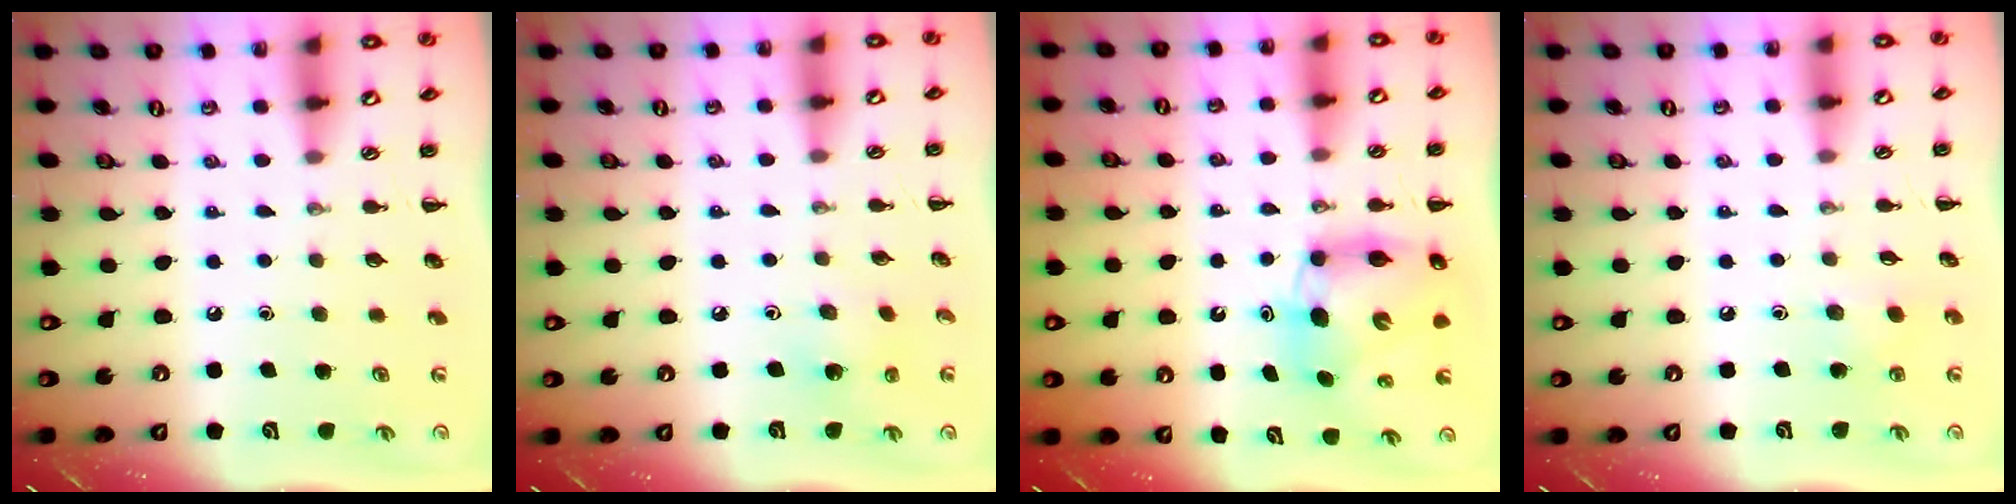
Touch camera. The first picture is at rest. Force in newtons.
{"total": 2.2, "press": 2.1, "slide": 0.7}
{"total": 7.0, "press": 6.7, "slide": 1.9}
{"total": 4.2, "press": 4.0, "slide": 1.3}